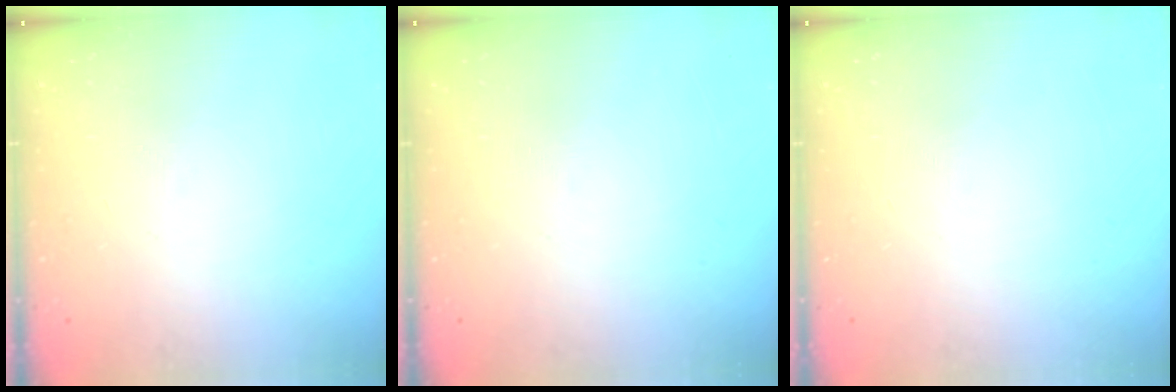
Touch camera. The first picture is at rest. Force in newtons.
{"total": 0.0}
{"total": 0.0}